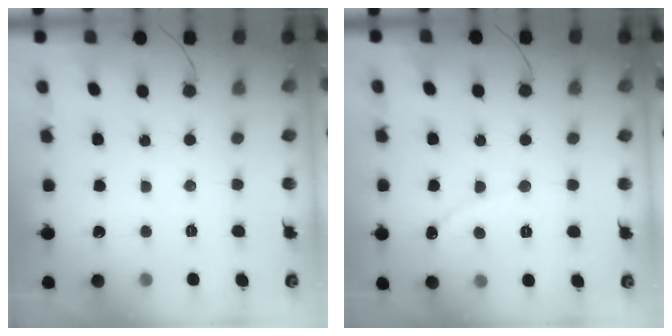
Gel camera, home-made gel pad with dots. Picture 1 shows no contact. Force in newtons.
{"total": 1.0, "press": 1.0, "slide": 0.1}